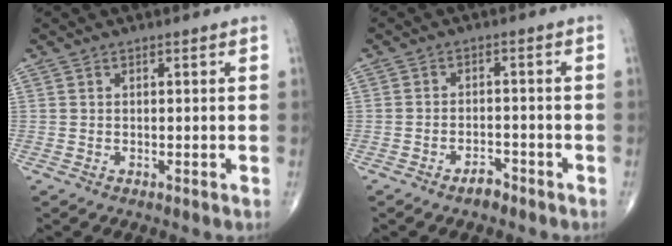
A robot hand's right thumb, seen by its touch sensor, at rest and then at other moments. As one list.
[{"total": 2.9, "force": [-2.2, 1.3, 1.3], "torque": [-0.021, 0.013, -0.038]}]